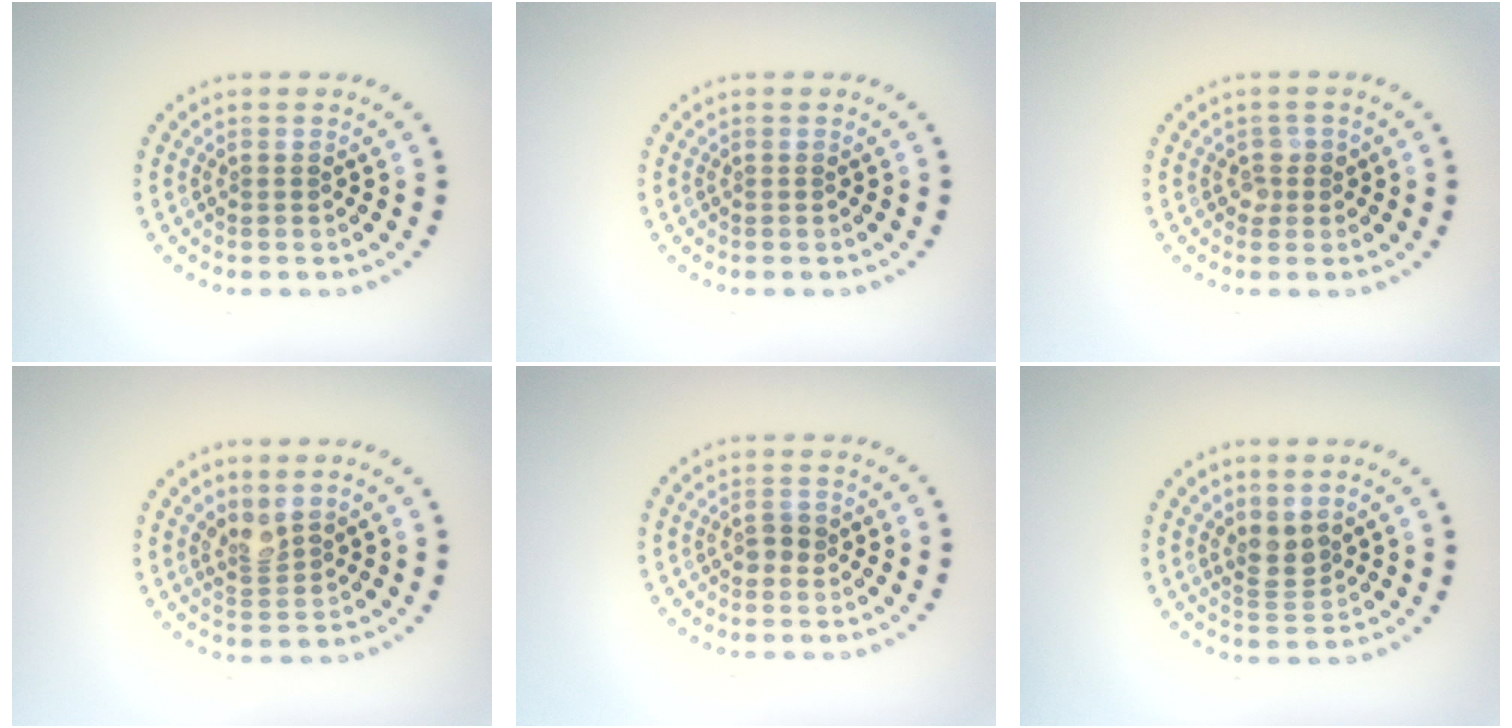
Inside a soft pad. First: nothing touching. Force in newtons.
{"total": 0.0}
{"total": 1.2, "press": 1.1, "slide": 0.5}
{"total": 2.1, "press": 1.5, "slide": 1.4}
{"total": 1.1, "press": 1.1, "slide": 0.3}
{"total": 2.1, "press": 1.7, "slide": 1.1}